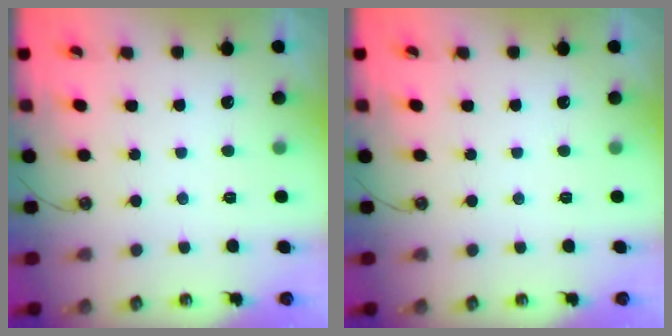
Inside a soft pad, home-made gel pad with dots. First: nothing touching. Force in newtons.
{"total": 0.0}